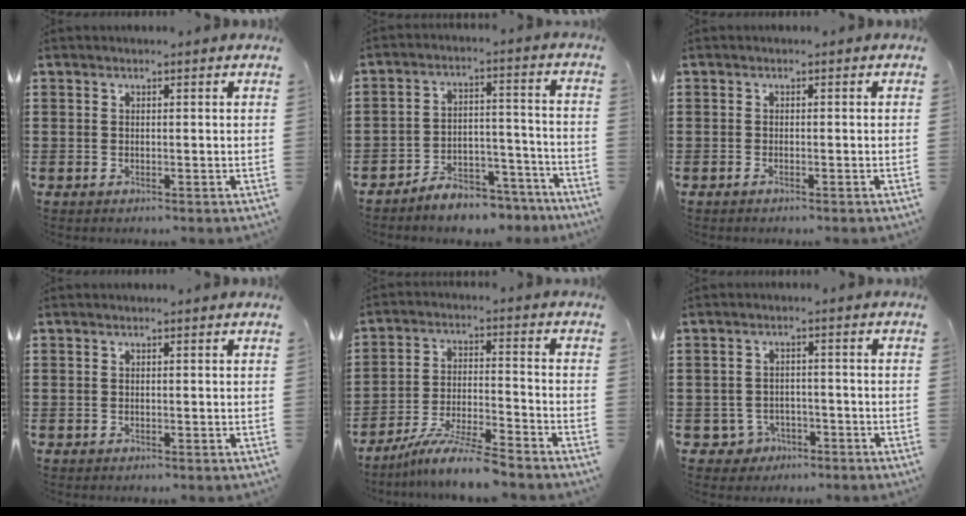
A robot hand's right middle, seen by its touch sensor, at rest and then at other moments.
{"total": 6.1, "force": [-5.9, 1.2, 1.0], "torque": [-0.012, 0.020, -0.113]}
{"total": 0.5, "force": [-0.4, 0.0, 0.4], "torque": [-0.008, -0.004, -0.006]}
{"total": 0.0}
{"total": 8.6, "force": [-7.7, -0.2, 3.9], "torque": [-0.078, -0.004, -0.149]}
{"total": 2.8, "force": [-2.2, 1.7, 0.5], "torque": [-0.025, -0.003, -0.049]}